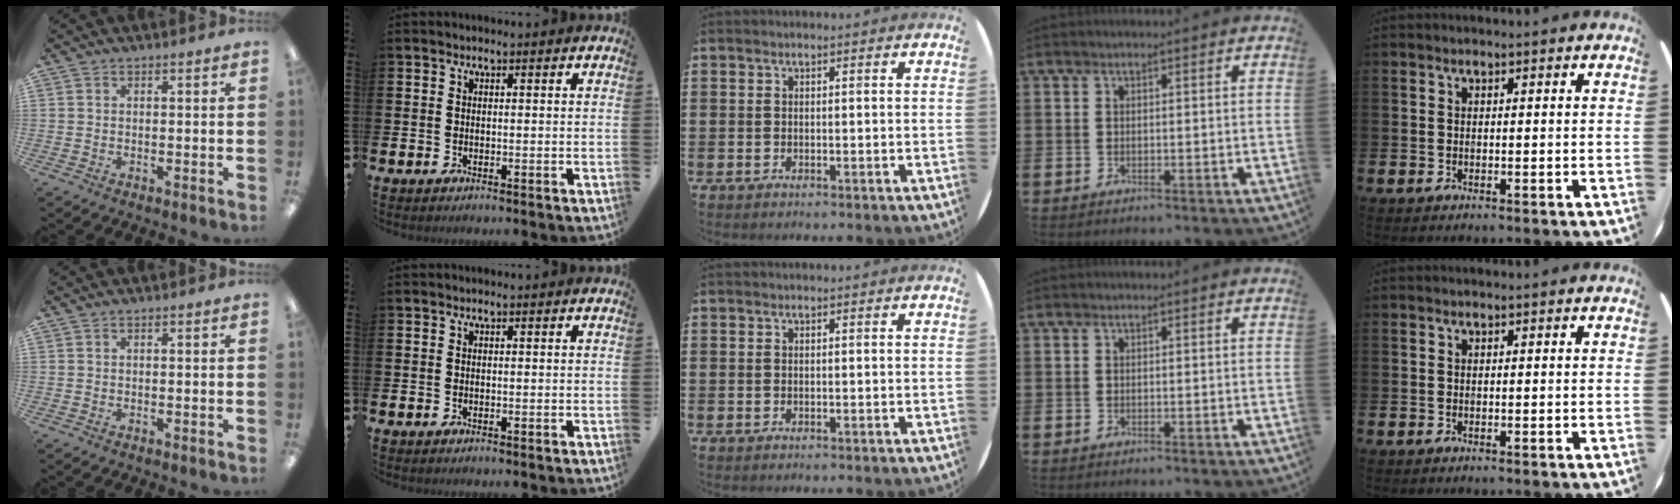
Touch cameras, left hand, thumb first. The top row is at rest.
{}